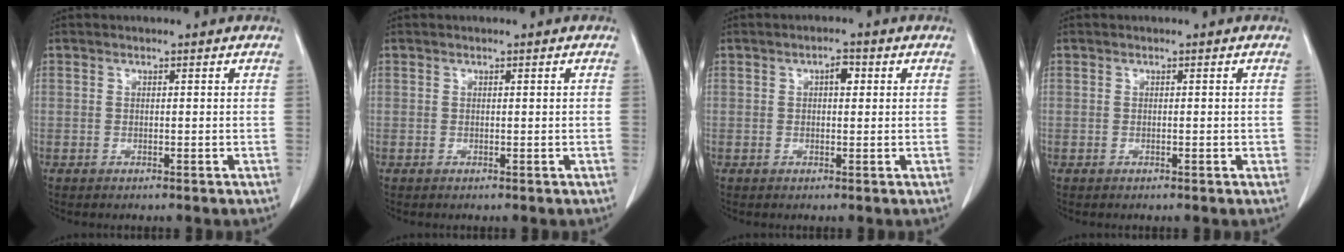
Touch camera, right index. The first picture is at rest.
{"total": 0.0}
{"total": 2.1, "force": [0.6, 1.0, 1.8], "torque": [-0.026, 0.007, 0.007]}
{"total": 0.7, "force": [-0.2, 0.3, 0.7], "torque": [-0.009, 0.001, -0.002]}